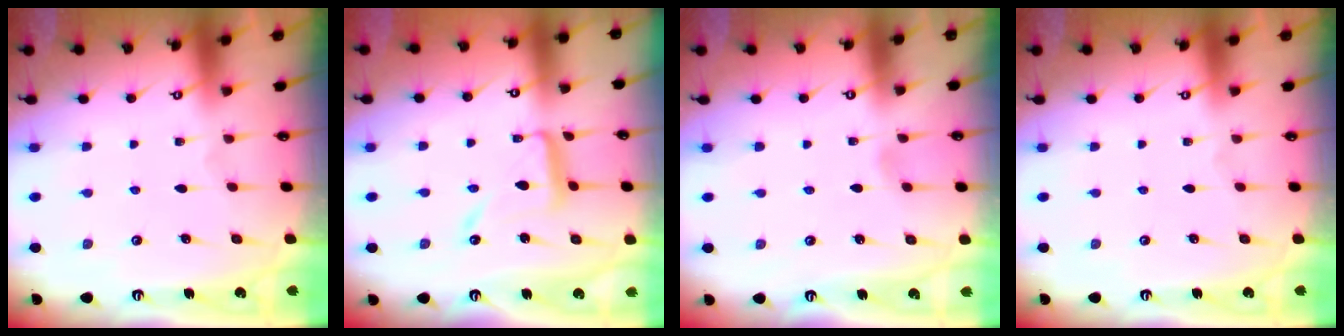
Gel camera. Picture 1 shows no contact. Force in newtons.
{"total": 11.5, "press": 11.5, "slide": 1.1}
{"total": 1.9, "press": 1.9, "slide": 0.2}
{"total": 0.0}